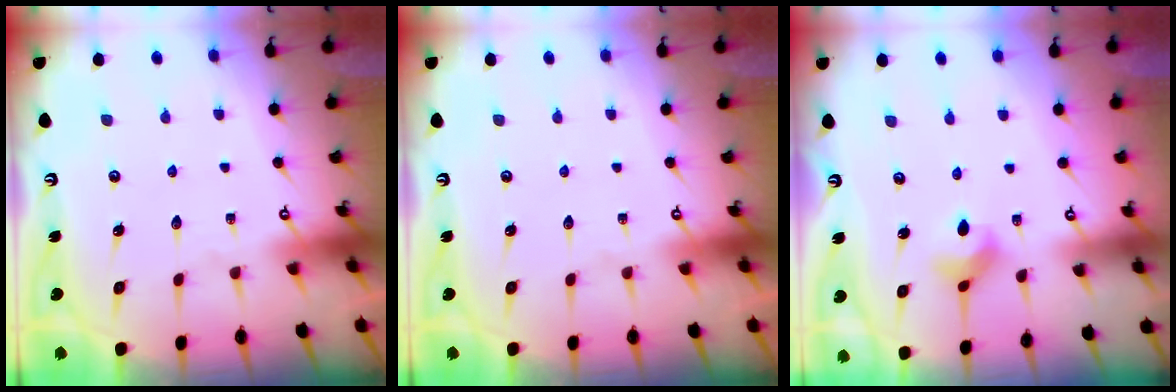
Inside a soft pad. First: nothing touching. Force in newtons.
{"total": 0.0}
{"total": 5.2, "press": 5.1, "slide": 0.7}